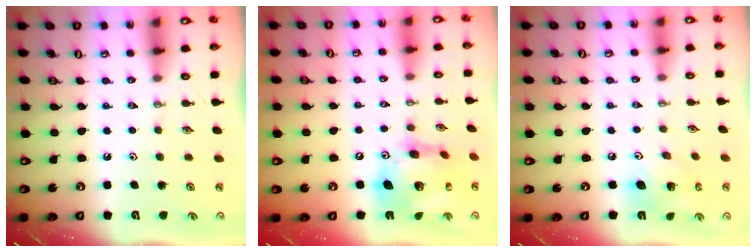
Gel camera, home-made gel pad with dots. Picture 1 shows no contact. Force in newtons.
{"total": 18.8, "press": 18.7, "slide": 1.8}
{"total": 11.0, "press": 10.8, "slide": 1.9}